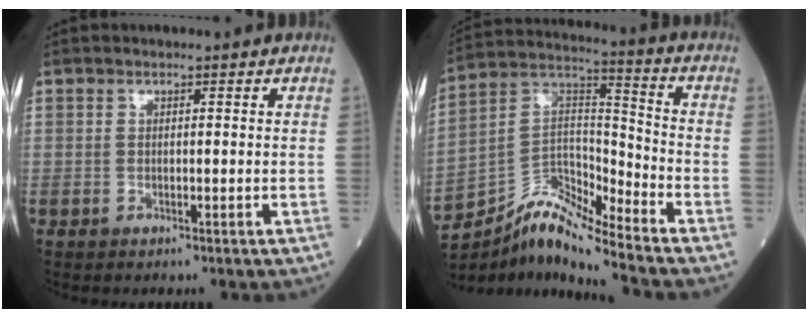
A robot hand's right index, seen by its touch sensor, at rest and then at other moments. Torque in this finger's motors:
{"motor_torque": [-0.45, -0.36, 0.08, 0.00]}